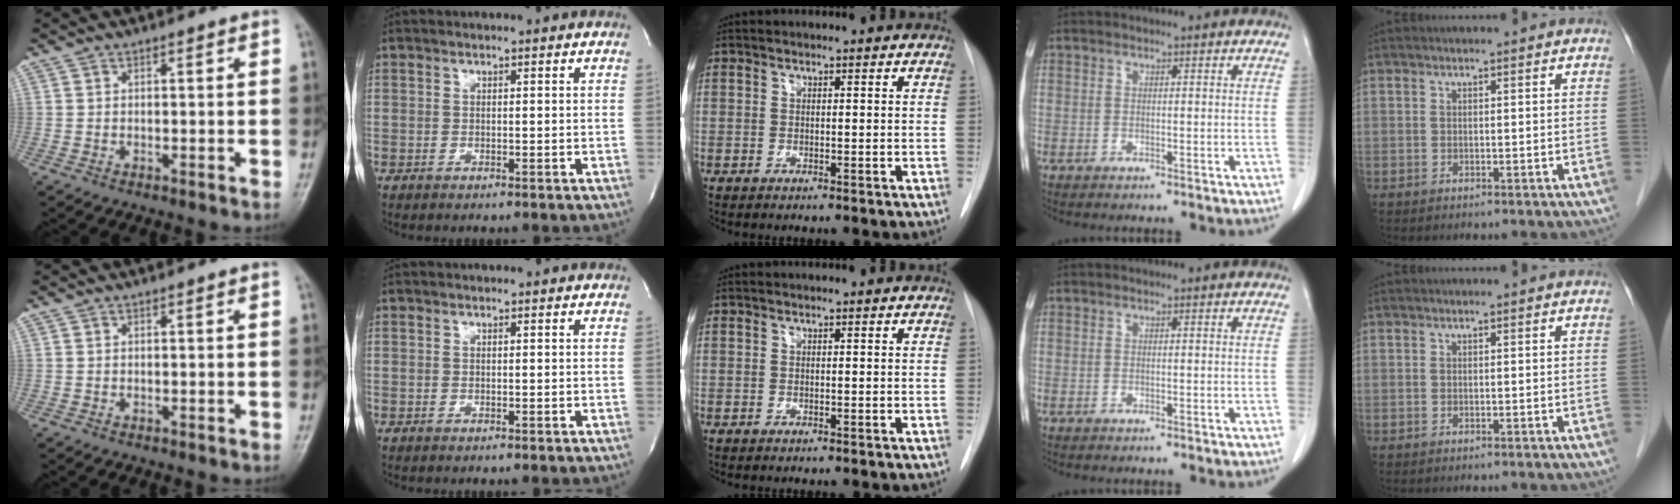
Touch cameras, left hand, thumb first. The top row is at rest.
{}